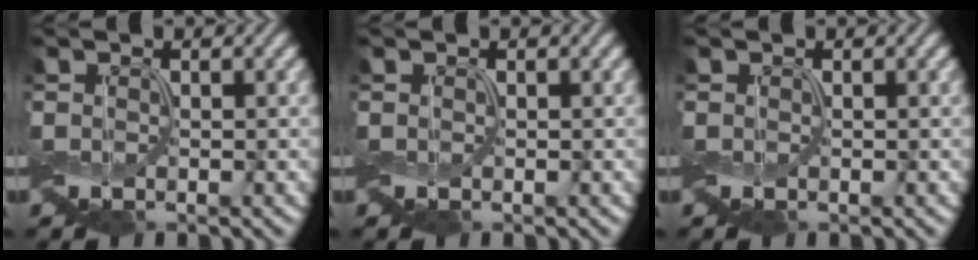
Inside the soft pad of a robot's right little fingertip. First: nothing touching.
{"total": 0.0}
{"total": 0.0}